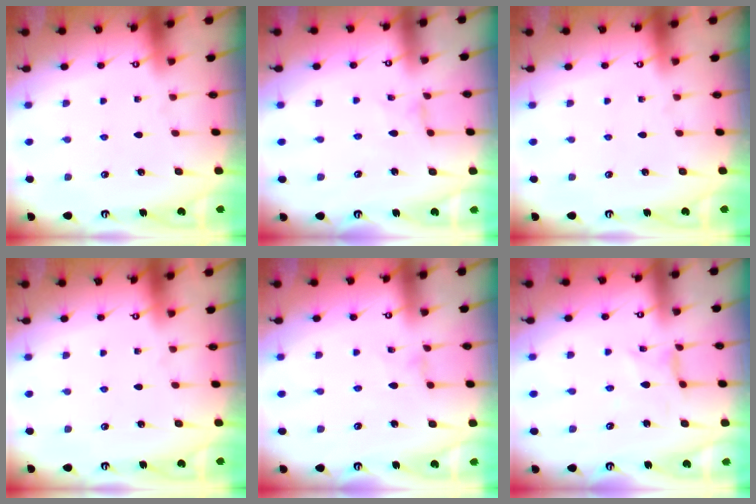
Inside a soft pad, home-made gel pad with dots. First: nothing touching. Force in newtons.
{"total": 0.0}
{"total": 0.0}
{"total": 0.0}
{"total": 0.8, "press": 0.8, "slide": 0.2}
{"total": 1.6, "press": 1.5, "slide": 0.5}